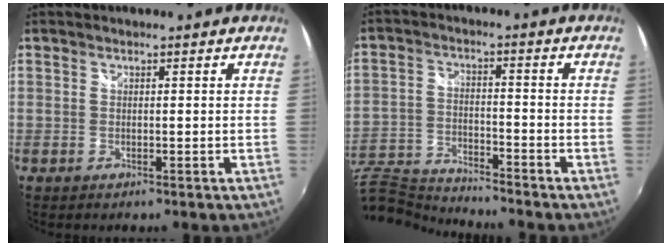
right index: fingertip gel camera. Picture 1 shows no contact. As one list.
[{"total": 13.1, "force": [-12.2, 3.2, 3.7], "torque": [-0.106, -0.011, -0.230]}]